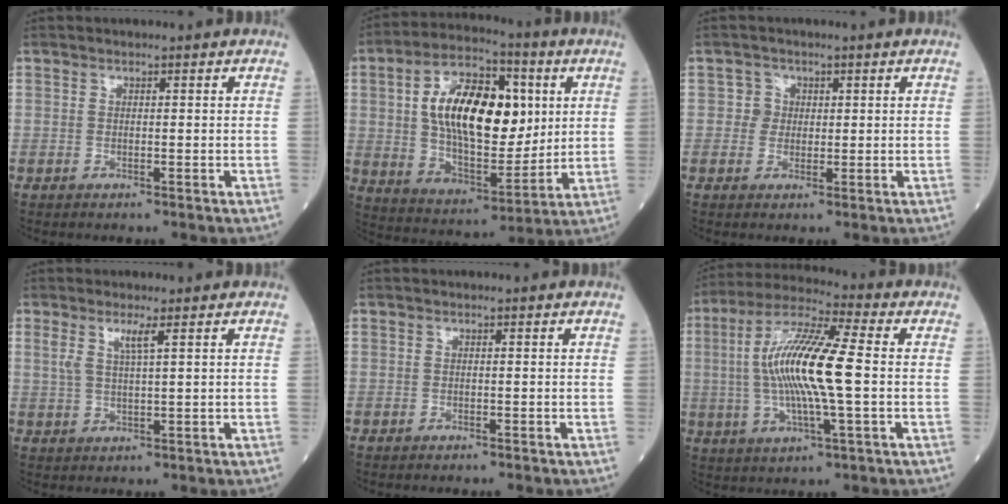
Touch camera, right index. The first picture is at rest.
{"total": 18.7, "force": [3.8, 8.6, 16.2], "torque": [-0.292, 0.019, 0.064]}
{"total": 2.2, "force": [0.4, 2.1, 0.0], "torque": [0.008, 0.003, 0.002]}
{"total": 2.9, "force": [1.4, -0.1, 2.5], "torque": [-0.057, 0.001, 0.031]}
{"total": 0.7, "force": [-0.6, 0.1, 0.3], "torque": [-0.004, -0.001, -0.010]}
{"total": 14.7, "force": [-0.1, 1.5, 14.7], "torque": [-0.292, 0.007, -0.007]}